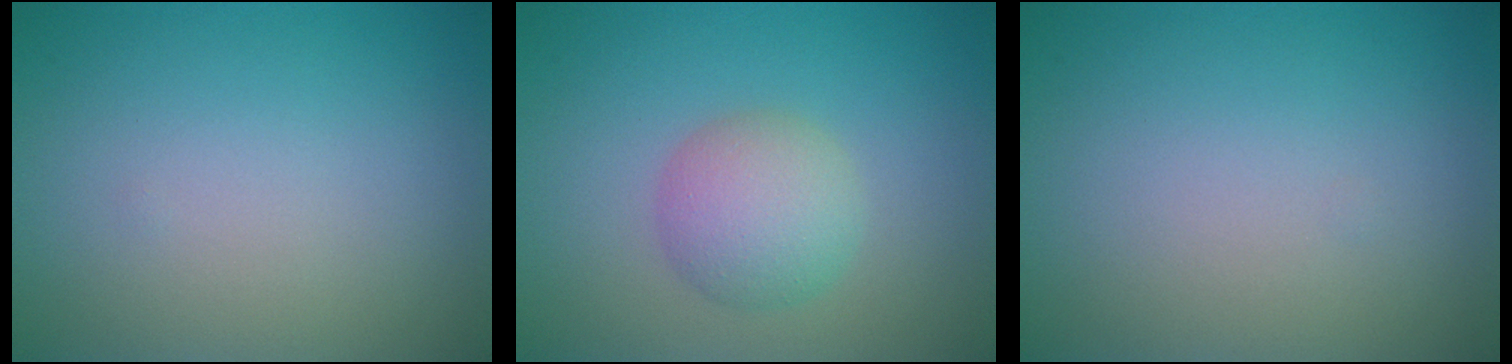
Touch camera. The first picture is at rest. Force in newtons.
{"total": 3.7, "press": 3.7, "slide": 0.1}
{"total": 0.0}